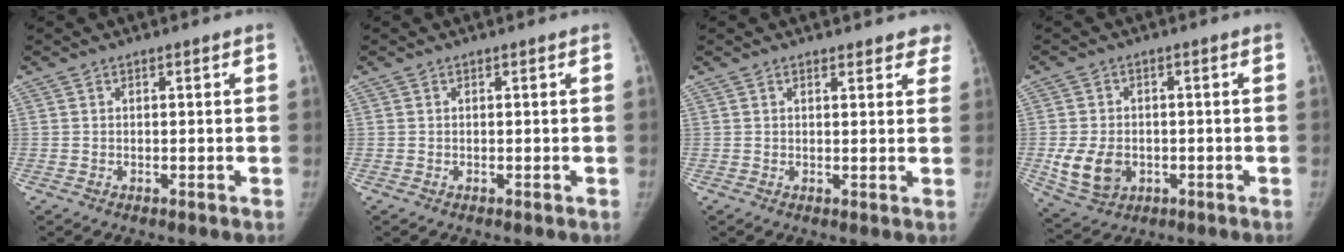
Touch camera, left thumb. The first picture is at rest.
{"total": 0.0}
{"total": 4.9, "force": [4.2, 2.1, 1.4], "torque": [0.023, -0.013, 0.036]}
{"total": 8.4, "force": [-1.5, 6.4, 5.3], "torque": [-0.088, -0.003, -0.016]}